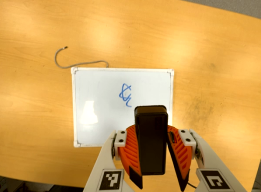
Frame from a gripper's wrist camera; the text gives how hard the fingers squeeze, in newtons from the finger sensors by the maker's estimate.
{"total": 9.1, "left": 9.2, "right": 9.0}